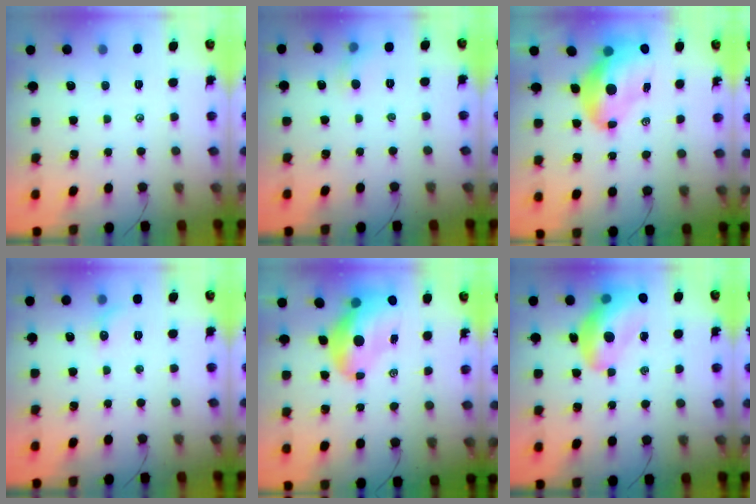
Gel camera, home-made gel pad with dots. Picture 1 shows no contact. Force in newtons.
{"total": 4.4, "press": 4.2, "slide": 1.2}
{"total": 12.1, "press": 11.7, "slide": 3.2}
{"total": 5.3, "press": 5.0, "slide": 1.8}
{"total": 11.6, "press": 11.0, "slide": 3.4}
{"total": 14.2, "press": 13.6, "slide": 4.0}